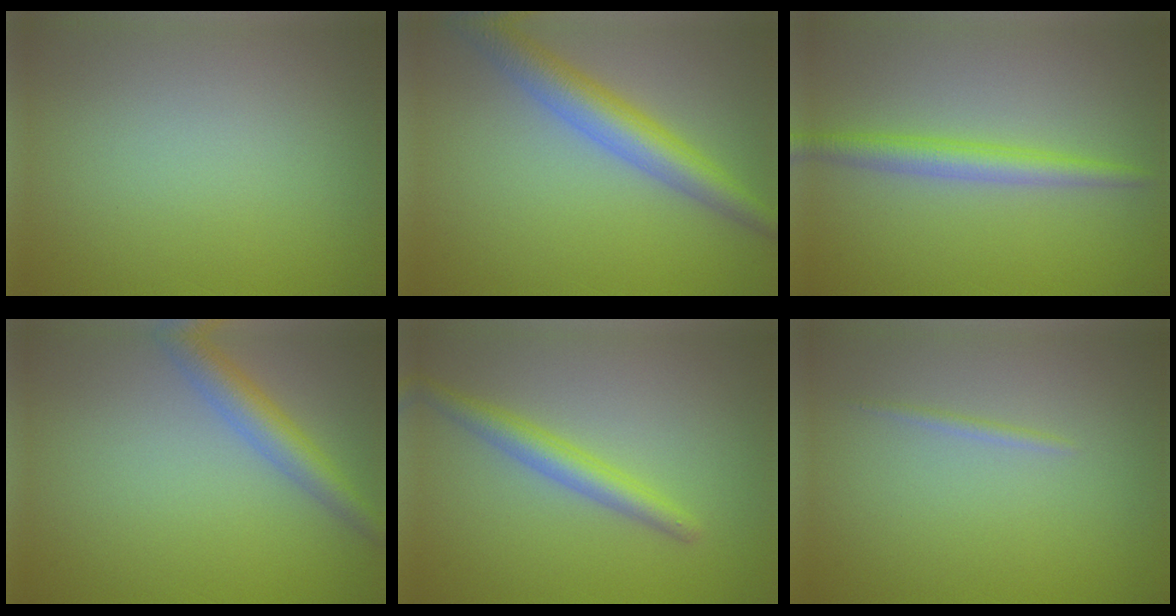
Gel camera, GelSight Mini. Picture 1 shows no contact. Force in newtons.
{"total": 4.9, "press": 4.9, "slide": 0.2}
{"total": 2.7, "press": 2.7, "slide": 0.0}
{"total": 3.7, "press": 3.7, "slide": 0.1}
{"total": 2.7, "press": 2.7, "slide": 0.1}
{"total": 0.6, "press": 0.6, "slide": 0.1}